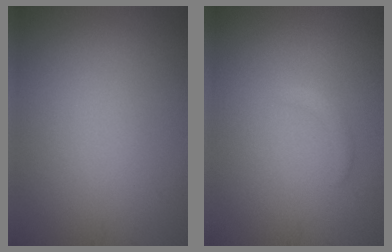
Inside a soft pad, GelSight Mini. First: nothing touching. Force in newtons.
{"total": 0.7, "press": 0.7, "slide": 0.1}